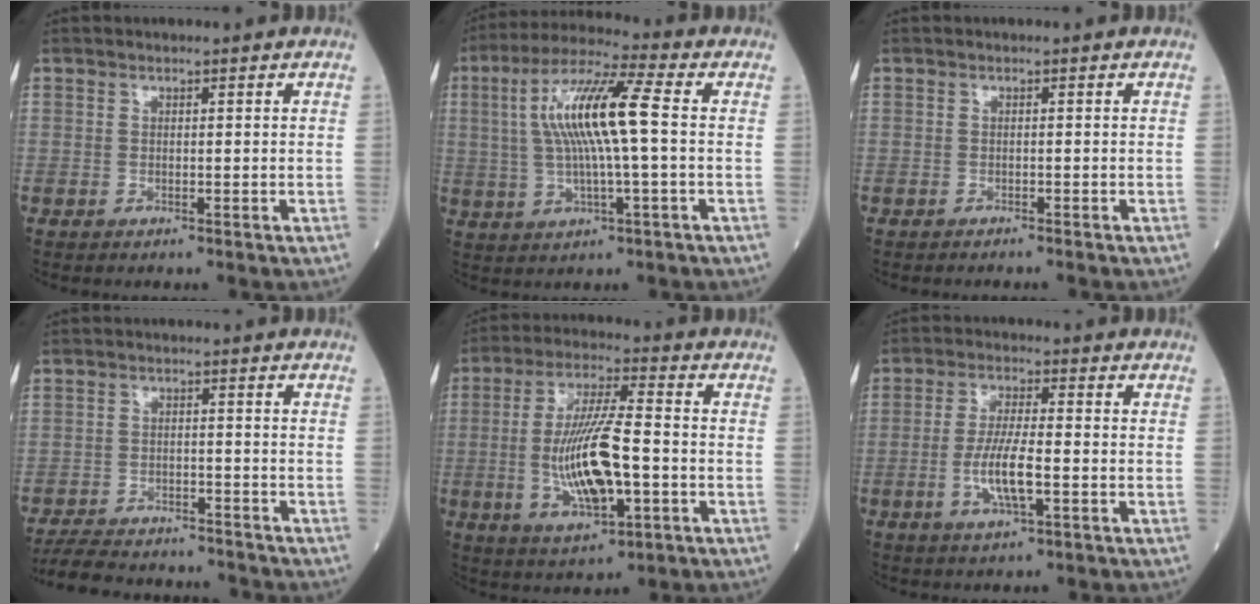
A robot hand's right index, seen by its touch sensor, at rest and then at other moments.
{"total": 12.3, "force": [1.2, 0.9, 12.2], "torque": [-0.244, 0.018, 0.020]}
{"total": 1.9, "force": [-1.7, -0.2, 0.8], "torque": [-0.015, 0.000, -0.021]}
{"total": 11.5, "force": [-10.9, 2.5, 2.7], "torque": [-0.051, 0.006, -0.159]}
{"total": 13.4, "force": [-2.3, 3.2, 12.8], "torque": [-0.253, -0.002, -0.037]}
{"total": 7.6, "force": [-2.1, 1.4, 7.2], "torque": [-0.150, -0.003, -0.040]}